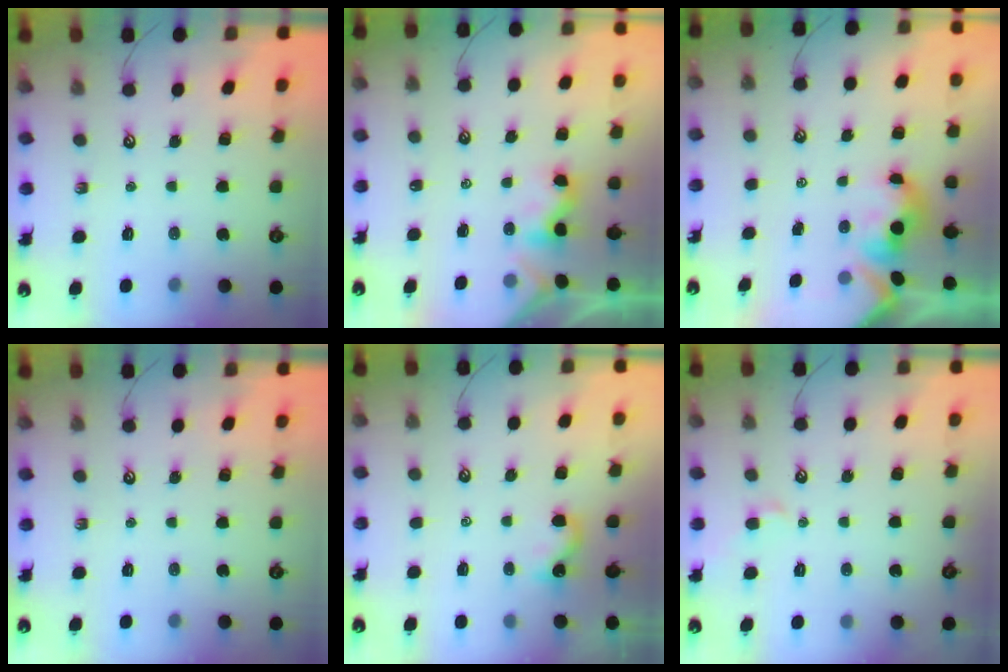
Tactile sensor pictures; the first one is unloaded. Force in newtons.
{"total": 1.8, "press": 1.7, "slide": 0.5}
{"total": 1.5, "press": 1.3, "slide": 0.7}
{"total": 0.0}
{"total": 0.9, "press": 0.8, "slide": 0.3}
{"total": 0.8, "press": 0.8, "slide": 0.1}